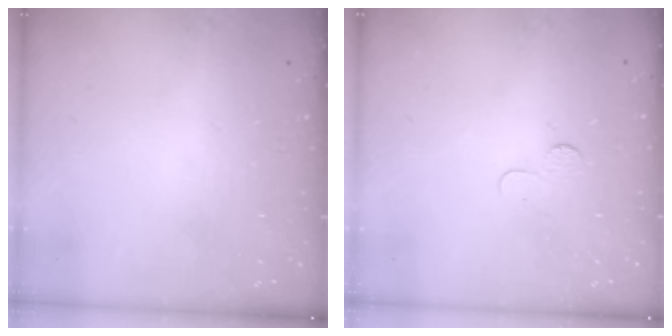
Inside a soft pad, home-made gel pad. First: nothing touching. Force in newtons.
{"total": 2.3, "press": 2.3, "slide": 0.2}